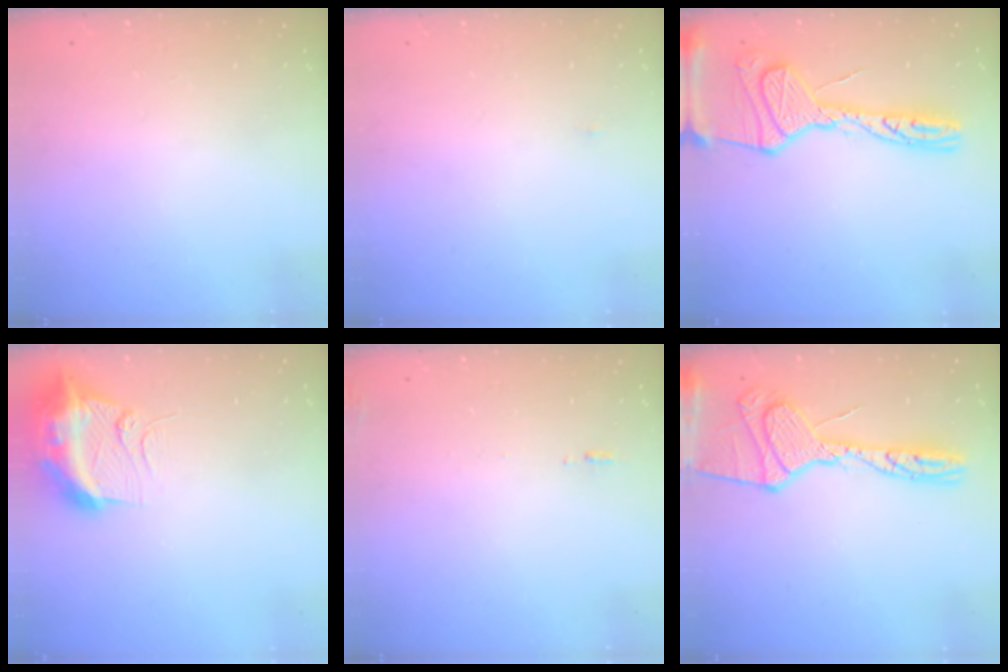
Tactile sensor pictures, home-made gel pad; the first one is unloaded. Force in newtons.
{"total": 9.0, "press": 1.8, "slide": 8.9}
{"total": 20.3, "press": 20.2, "slide": 1.9}
{"total": 13.2, "press": 13.1, "slide": 1.4}
{"total": 6.6, "press": 6.3, "slide": 1.9}
{"total": 18.3, "press": 18.2, "slide": 1.9}